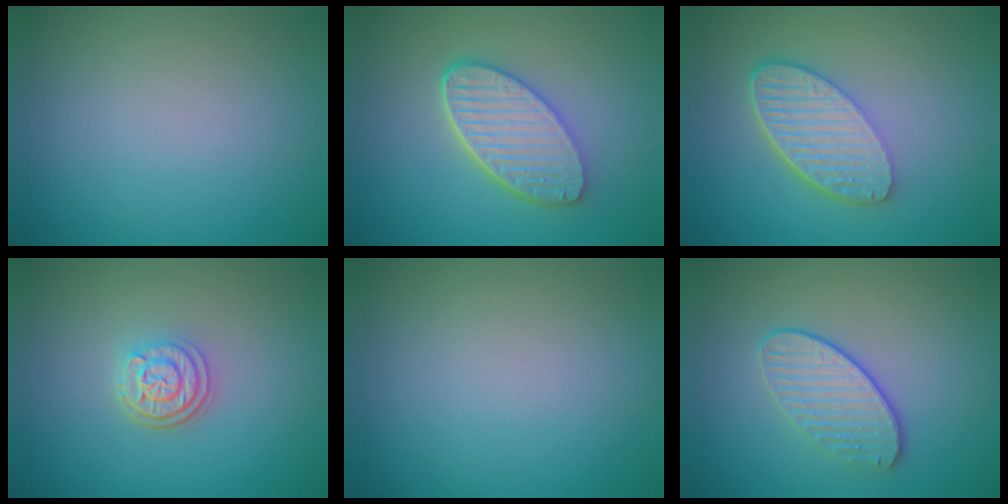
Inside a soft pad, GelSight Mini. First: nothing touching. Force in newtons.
{"total": 5.8, "press": 4.6, "slide": 3.7}
{"total": 5.8, "press": 4.3, "slide": 4.0}
{"total": 2.9, "press": 2.4, "slide": 1.7}
{"total": 0.0}
{"total": 2.7, "press": 2.4, "slide": 1.2}